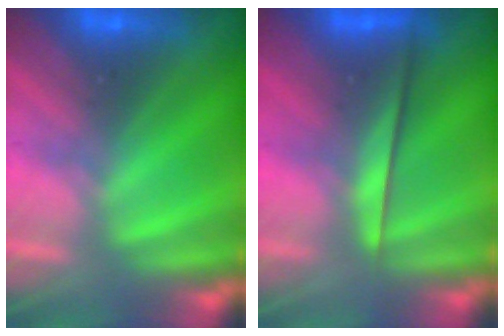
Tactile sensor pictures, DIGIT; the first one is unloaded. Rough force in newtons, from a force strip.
{"total": 2.2}